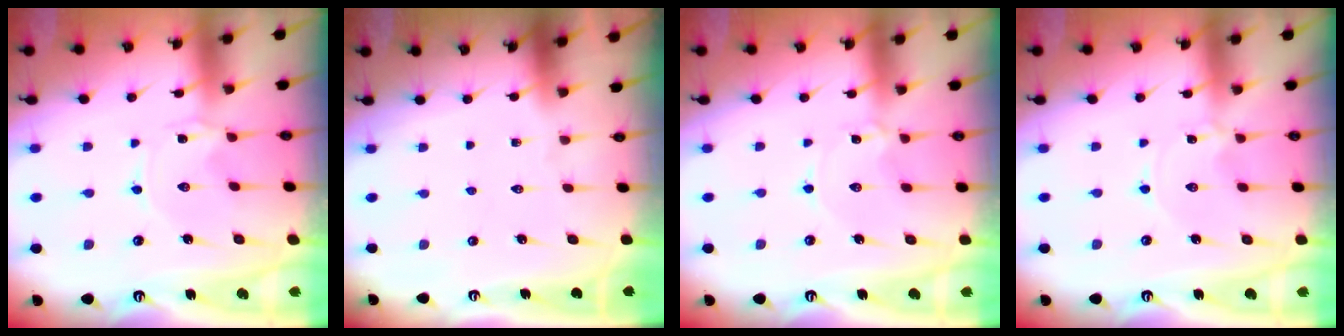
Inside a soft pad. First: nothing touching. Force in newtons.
{"total": 0.0}
{"total": 1.4, "press": 1.3, "slide": 0.2}
{"total": 0.0}